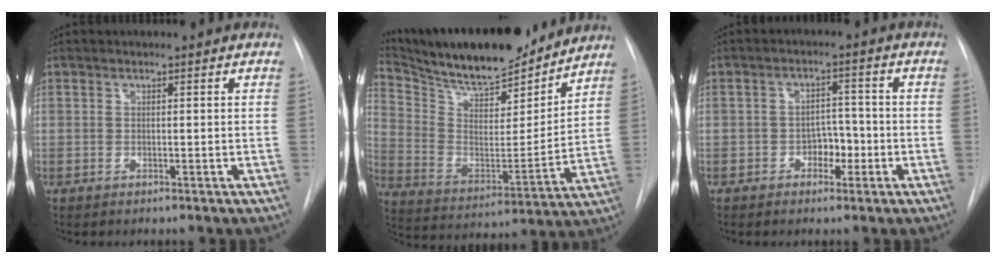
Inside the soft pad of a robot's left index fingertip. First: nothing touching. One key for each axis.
{"total": 20.3, "fx": 18.2, "fy": 4.1, "fz": 8.1, "tx": -0.148, "ty": -0.014, "tz": 0.296}
{"total": 3.7, "fx": -2.1, "fy": 2.2, "fz": 2.1, "tx": -0.022, "ty": 0.003, "tz": -0.032}